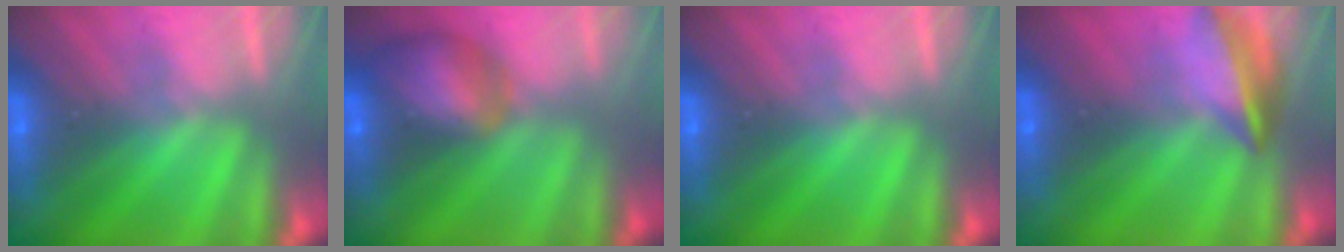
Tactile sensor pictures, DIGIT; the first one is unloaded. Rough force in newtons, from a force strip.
{"total": 5.9}
{"total": 0.0}
{"total": 8.3}